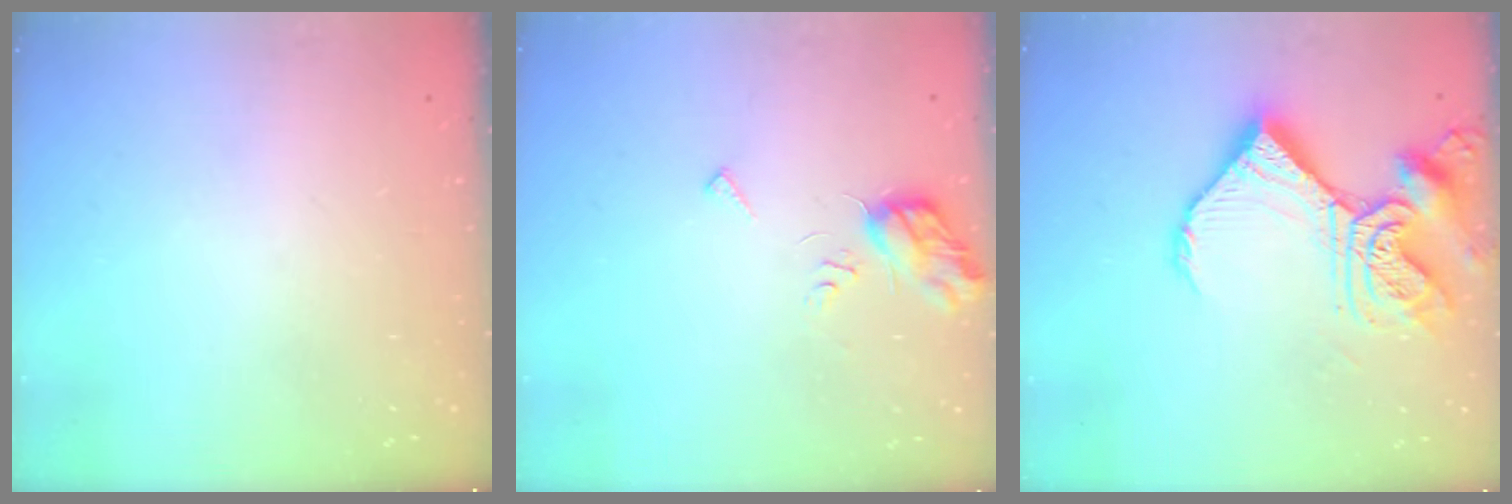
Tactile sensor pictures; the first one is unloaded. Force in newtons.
{"total": 7.4, "press": 7.4, "slide": 0.6}
{"total": 15.6, "press": 15.4, "slide": 2.0}